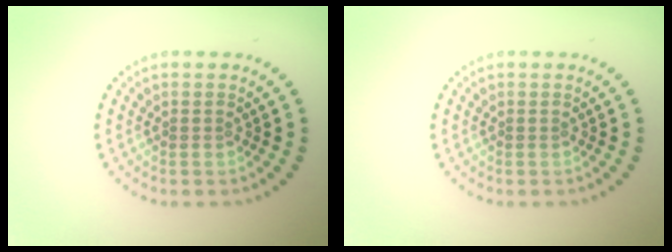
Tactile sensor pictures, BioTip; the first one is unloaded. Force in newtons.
{"total": 0.0}